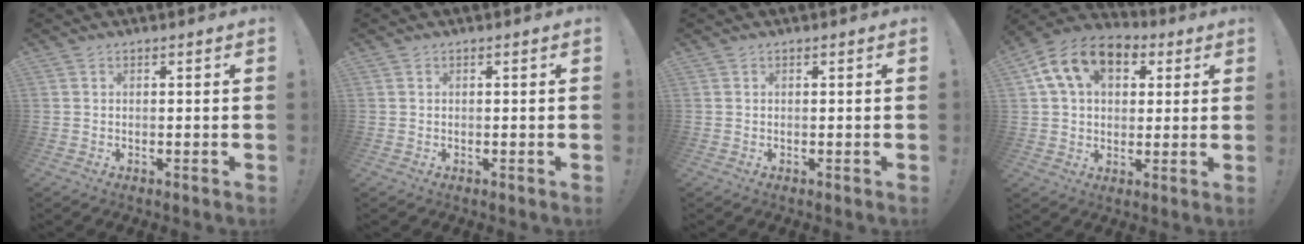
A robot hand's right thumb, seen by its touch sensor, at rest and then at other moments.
{"total": 0.0}
{"total": 0.0}
{"total": 15.2, "force": [5.9, 10.4, 9.3], "torque": [-0.153, -0.006, 0.112]}